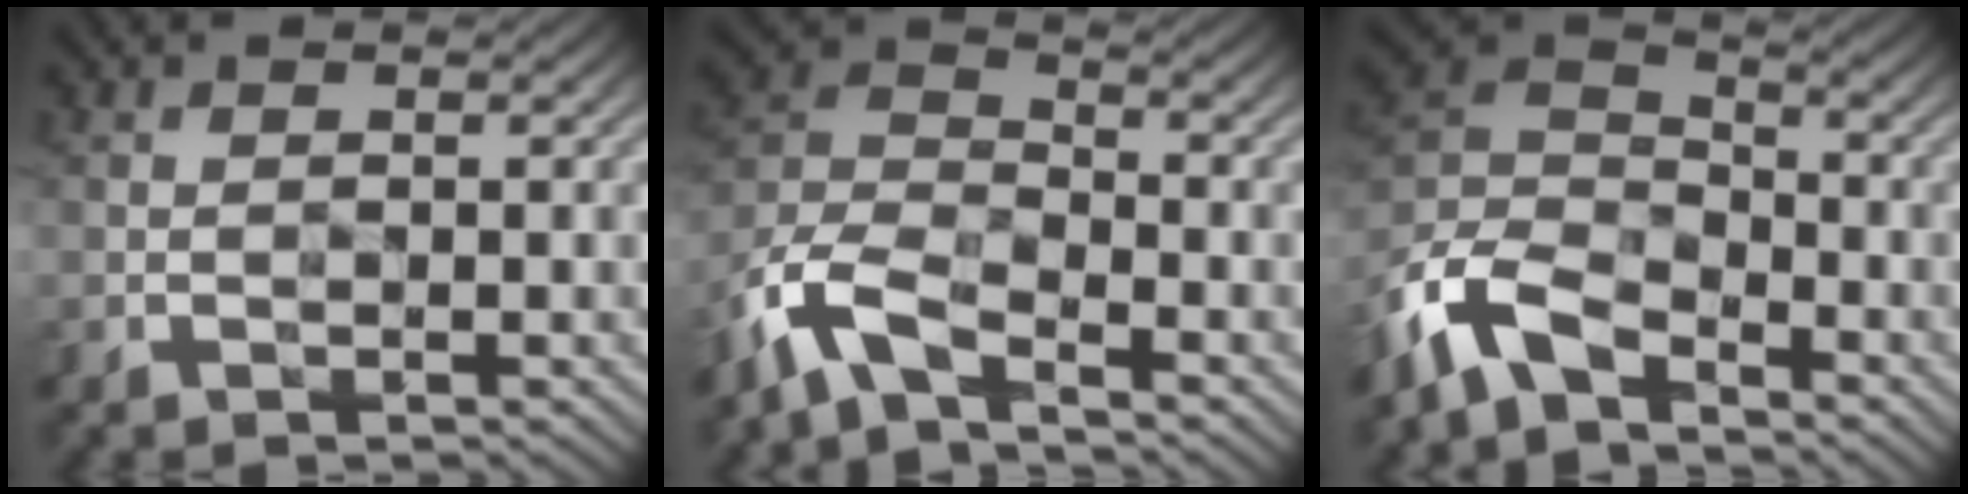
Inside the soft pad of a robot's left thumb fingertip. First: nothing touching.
{"total": 9.0, "force": [-6.5, 3.0, 5.3], "torque": [-0.125, -0.005, -0.154]}
{"total": 10.2, "force": [-7.6, 4.4, 5.1], "torque": [-0.127, -0.007, -0.172]}